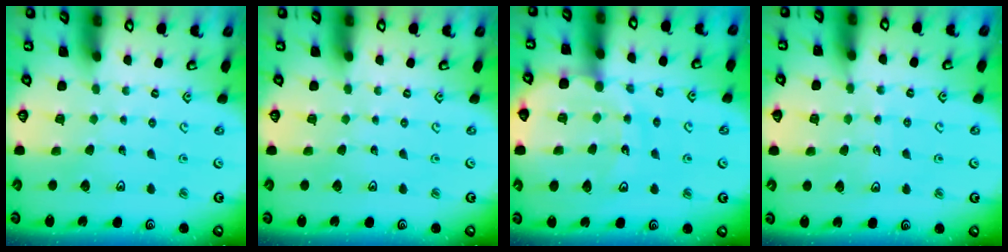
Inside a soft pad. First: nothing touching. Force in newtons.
{"total": 0.0}
{"total": 13.3, "press": 13.2, "slide": 1.8}
{"total": 6.3, "press": 6.0, "slide": 1.9}